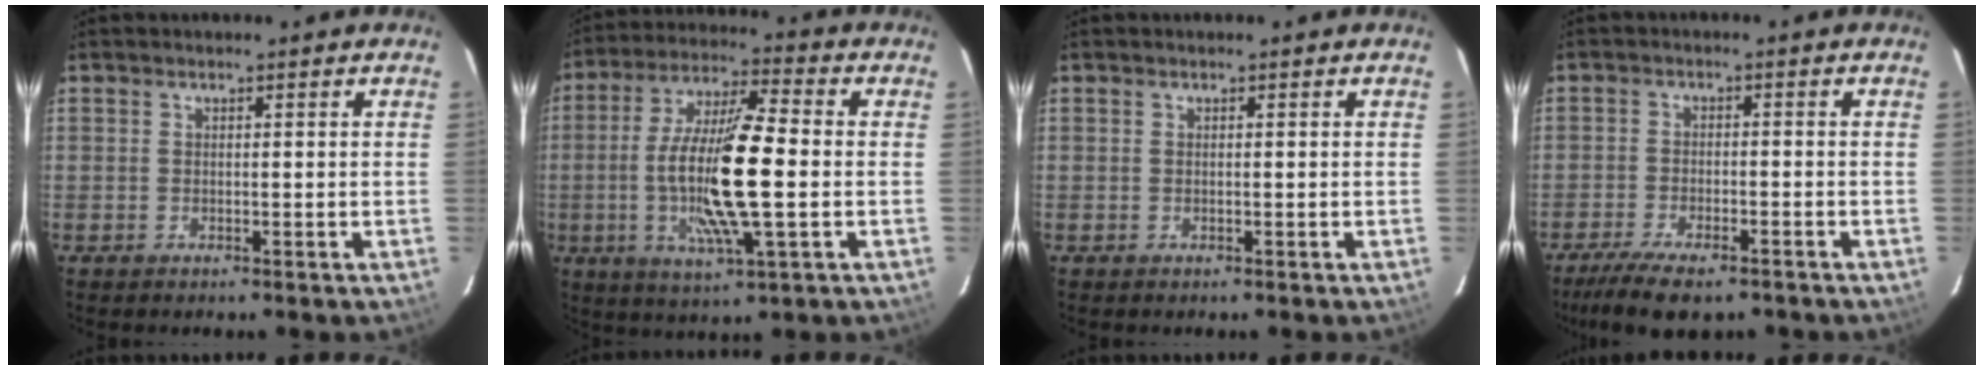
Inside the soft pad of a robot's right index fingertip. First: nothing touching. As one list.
[{"total": 16.4, "force": [-2.2, 2.8, 16.0], "torque": [-0.312, -0.006, -0.045]}, {"total": 0.0}, {"total": 10.4, "force": [-8.0, 3.3, 5.8], "torque": [-0.135, -0.025, -0.136]}]